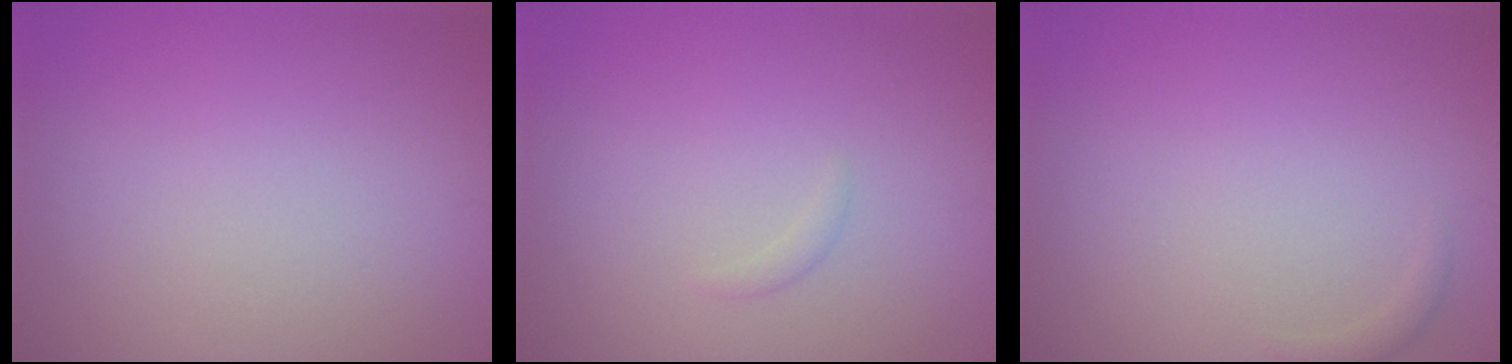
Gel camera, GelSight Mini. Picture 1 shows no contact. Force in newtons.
{"total": 0.5, "press": 0.5, "slide": 0.0}
{"total": 0.6, "press": 0.6, "slide": 0.0}